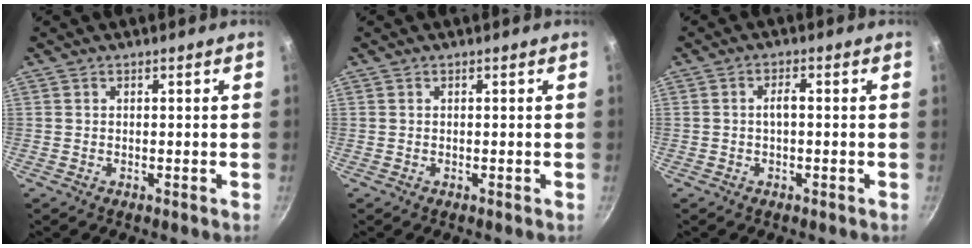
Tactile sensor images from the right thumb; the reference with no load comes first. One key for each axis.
{"total": 0.0}
{"total": 2.0, "fx": -0.3, "fy": 0.8, "fz": 1.8, "tx": -0.037, "ty": 0.013, "tz": -0.007}